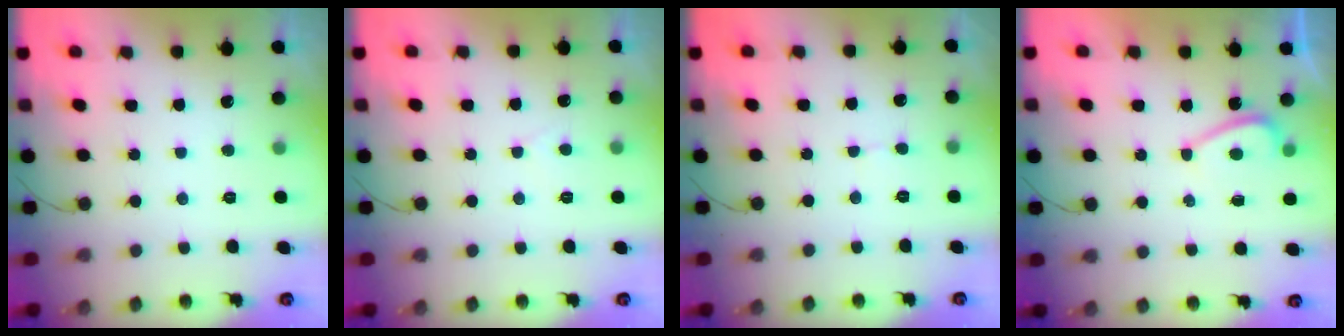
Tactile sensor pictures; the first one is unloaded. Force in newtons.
{"total": 2.3, "press": 2.3, "slide": 0.2}
{"total": 3.5, "press": 3.4, "slide": 0.3}
{"total": 4.3, "press": 3.7, "slide": 2.2}